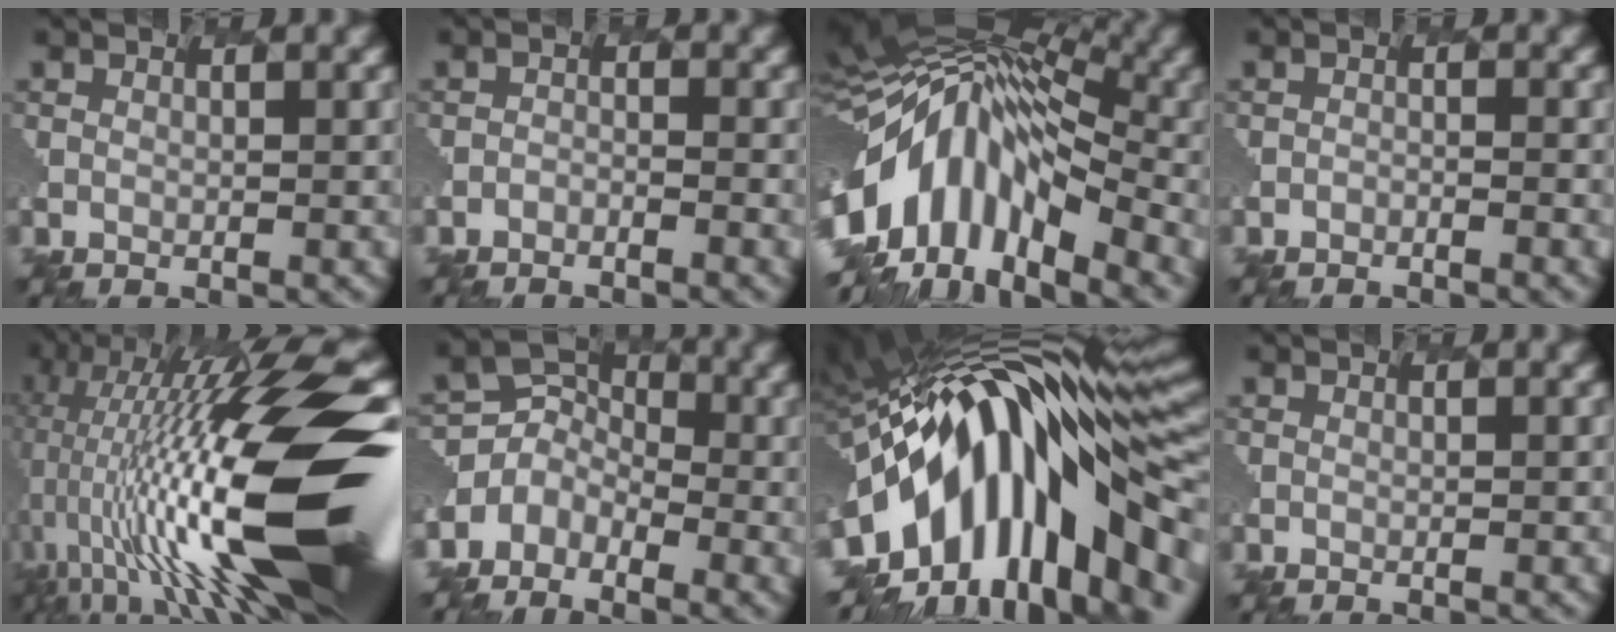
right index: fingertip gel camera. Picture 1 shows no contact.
{"total": 2.3, "force": [-1.2, -0.7, -1.9], "torque": [0.006, -0.001, -0.030]}
{"total": 11.6, "force": [-4.3, 6.6, 8.6], "torque": [-0.175, 0.019, -0.092]}
{"total": 2.0, "force": [-1.1, -0.7, -1.6], "torque": [0.006, 0.004, -0.027]}
{"total": 17.2, "force": [-1.1, 5.4, 16.3], "torque": [-0.312, 0.013, -0.028]}
{"total": 3.6, "force": [-2.5, 2.6, -0.2], "torque": [-0.007, 0.006, -0.057]}
{"total": 12.8, "force": [-4.7, 6.5, 10.0], "torque": [-0.166, 0.028, -0.090]}
{"total": 0.0}